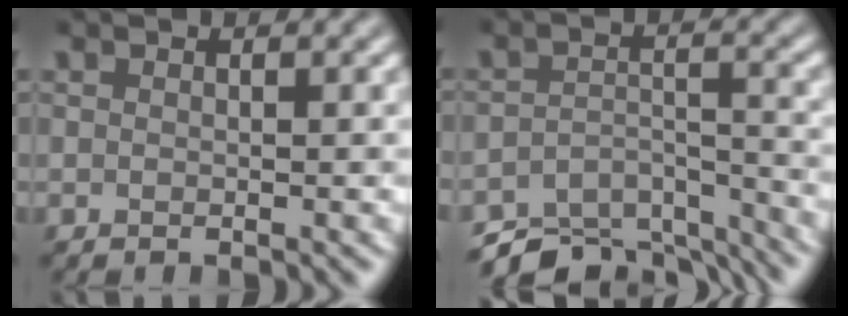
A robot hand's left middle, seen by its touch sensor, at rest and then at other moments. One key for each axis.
{"total": 8.7, "fx": -7.9, "fy": 2.7, "fz": 2.5, "tx": -0.037, "ty": -0.008, "tz": -0.115}